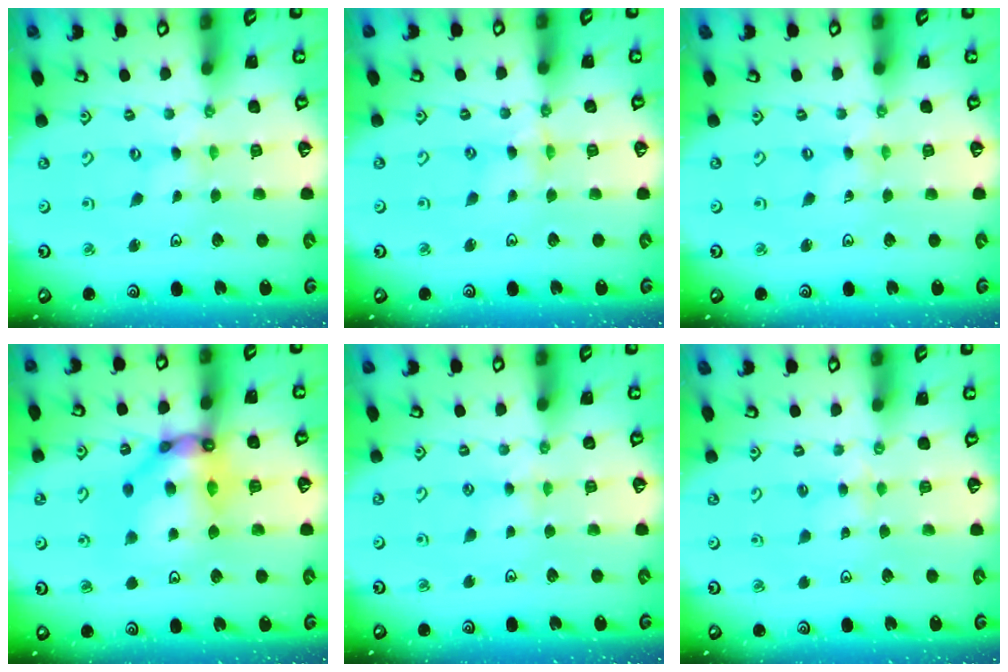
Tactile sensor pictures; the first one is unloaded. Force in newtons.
{"total": 3.8, "press": 3.8, "slide": 0.3}
{"total": 0.0}
{"total": 14.1, "press": 14.0, "slide": 1.4}
{"total": 3.9, "press": 3.8, "slide": 0.7}
{"total": 2.4, "press": 2.4, "slide": 0.4}